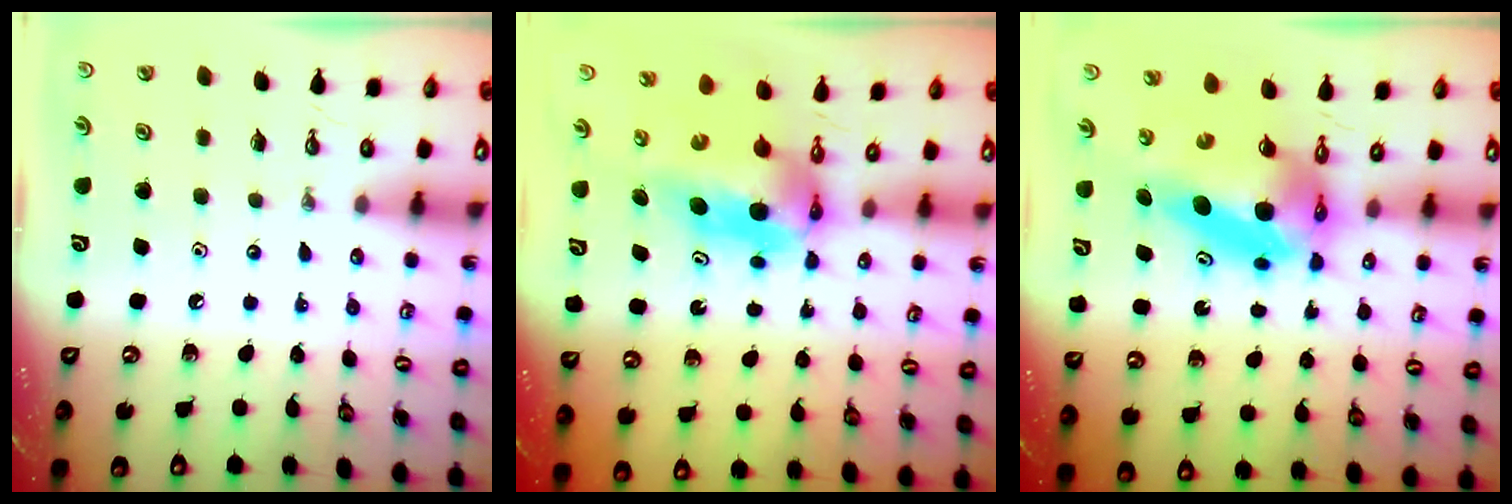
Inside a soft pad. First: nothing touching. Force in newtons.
{"total": 5.7, "press": 5.7, "slide": 0.2}
{"total": 9.2, "press": 9.2, "slide": 0.9}